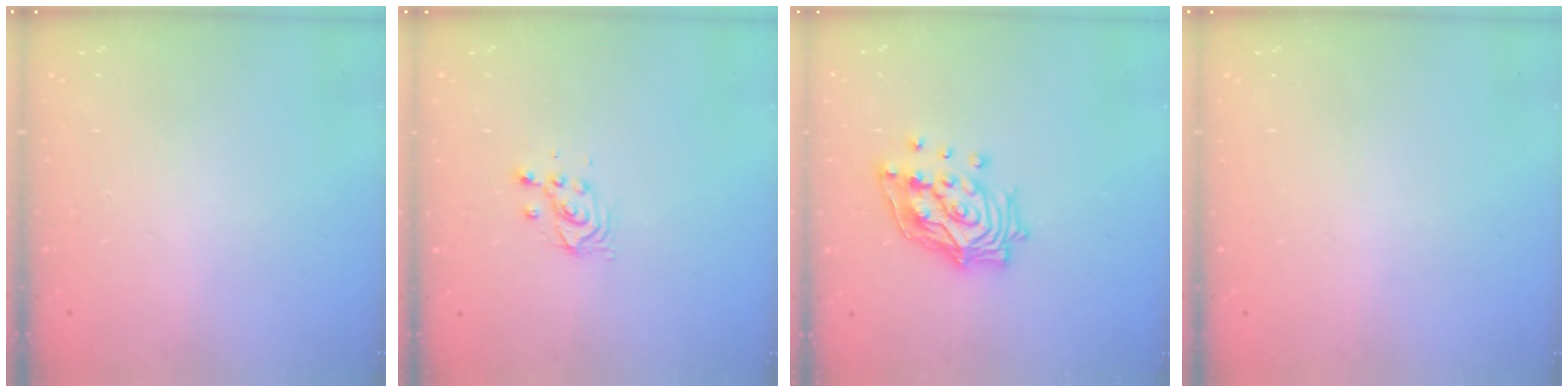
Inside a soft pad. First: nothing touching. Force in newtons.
{"total": 2.8, "press": 2.8, "slide": 0.1}
{"total": 14.8, "press": 14.7, "slide": 2.0}
{"total": 0.0}